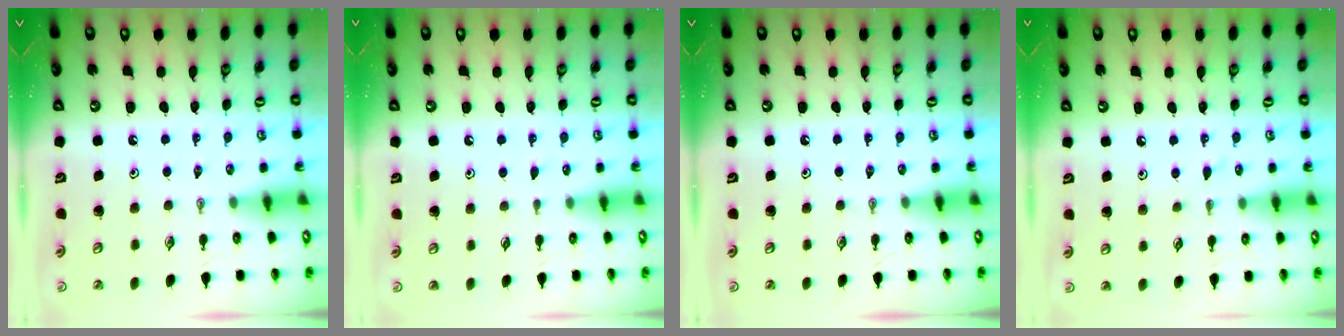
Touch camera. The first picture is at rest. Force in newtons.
{"total": 3.8, "press": 3.7, "slide": 0.6}
{"total": 0.0}
{"total": 4.0, "press": 4.0, "slide": 0.4}